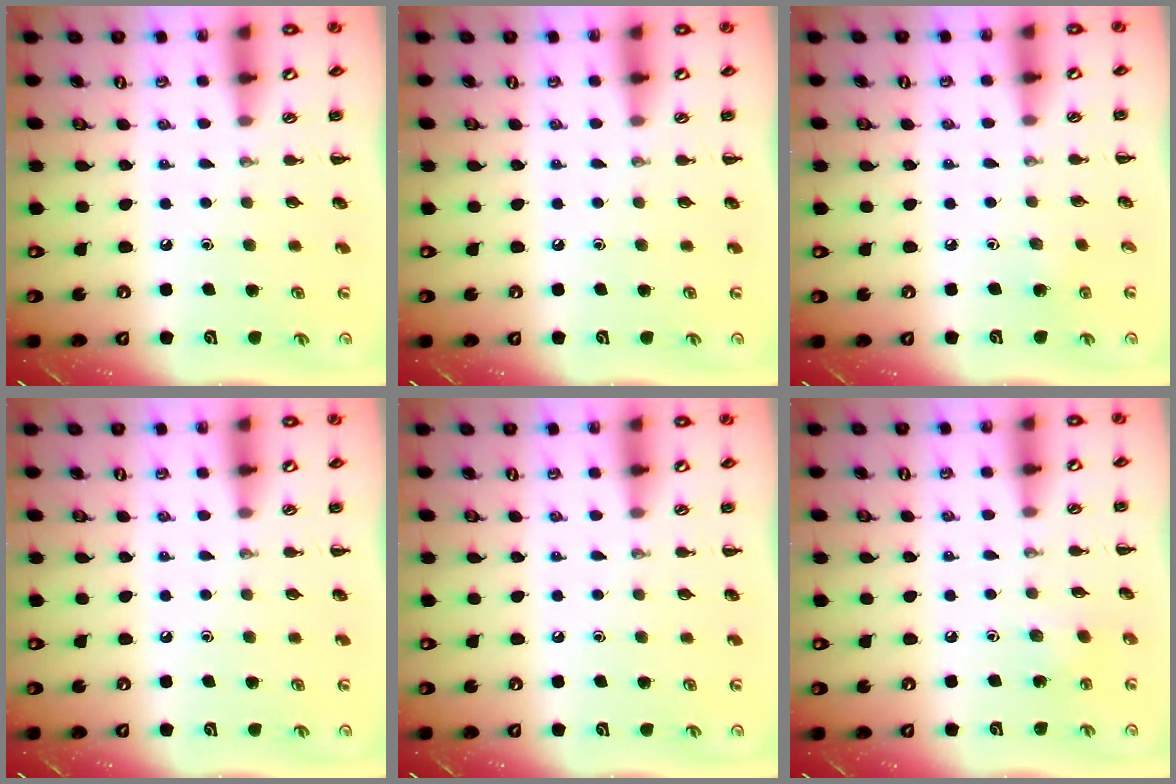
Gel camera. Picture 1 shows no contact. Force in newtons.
{"total": 0.0}
{"total": 2.7, "press": 2.6, "slide": 1.0}
{"total": 0.0}
{"total": 0.0}
{"total": 2.8, "press": 2.7, "slide": 0.9}